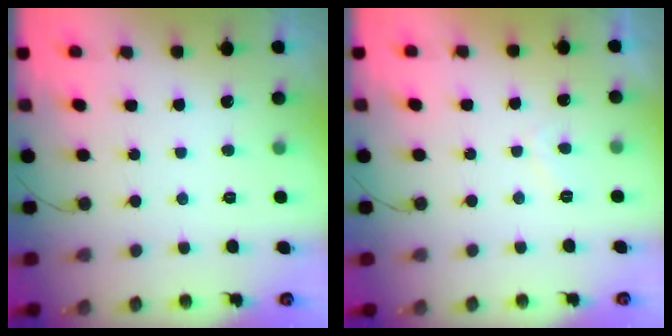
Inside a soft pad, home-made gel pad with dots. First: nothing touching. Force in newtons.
{"total": 0.9, "press": 0.7, "slide": 0.6}